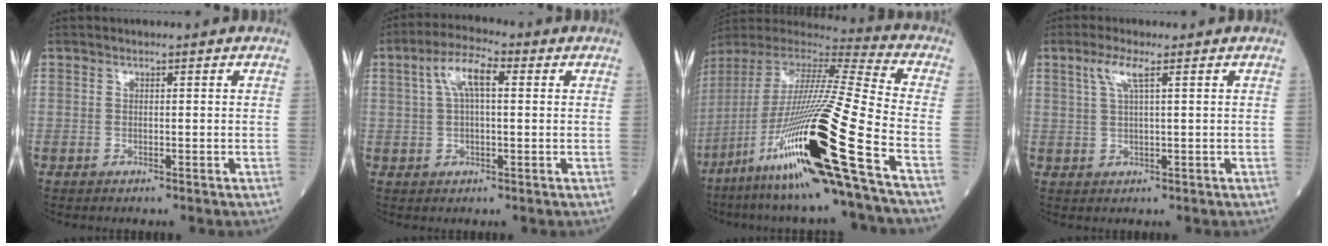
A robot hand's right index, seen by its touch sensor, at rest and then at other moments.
{"total": 6.5, "force": [2.0, 2.0, 5.8], "torque": [-0.117, 0.023, 0.037]}
{"total": 27.7, "force": [-12.2, -0.5, 24.9], "torque": [-0.473, -0.058, -0.226]}
{"total": 3.5, "force": [1.8, 0.1, 3.0], "torque": [-0.072, 0.008, 0.040]}